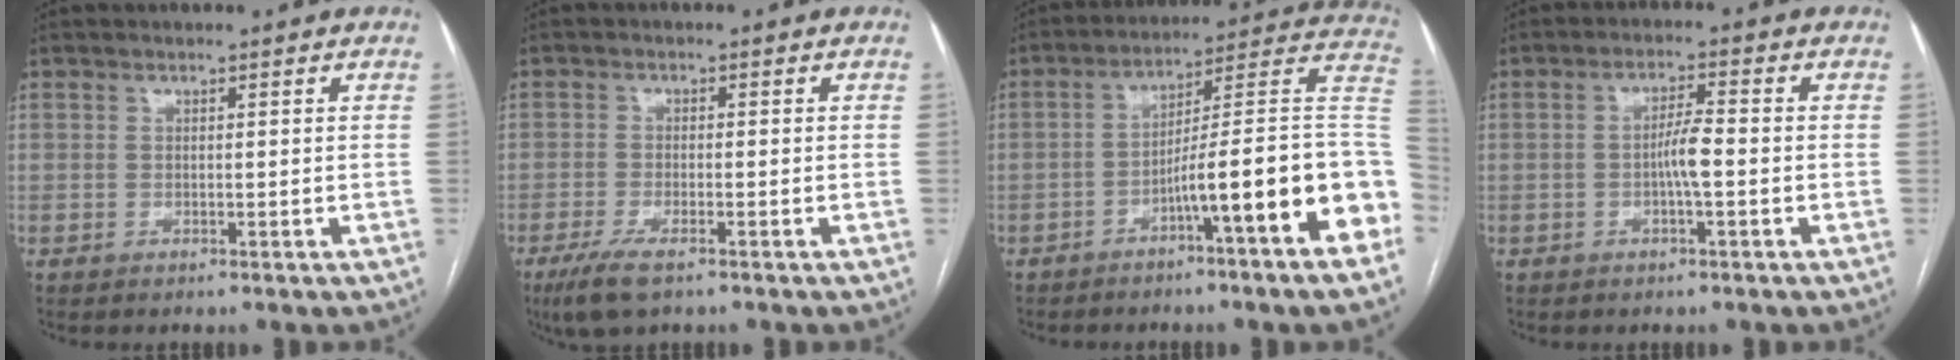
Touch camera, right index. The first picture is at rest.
{"total": 5.3, "force": [-3.5, 1.1, 3.9], "torque": [-0.083, -0.013, -0.061]}
{"total": 17.5, "force": [-6.5, -0.2, 16.3], "torque": [-0.170, 0.037, -0.096]}
{"total": 3.8, "force": [-0.8, 0.3, 3.7], "torque": [-0.069, 0.005, -0.016]}